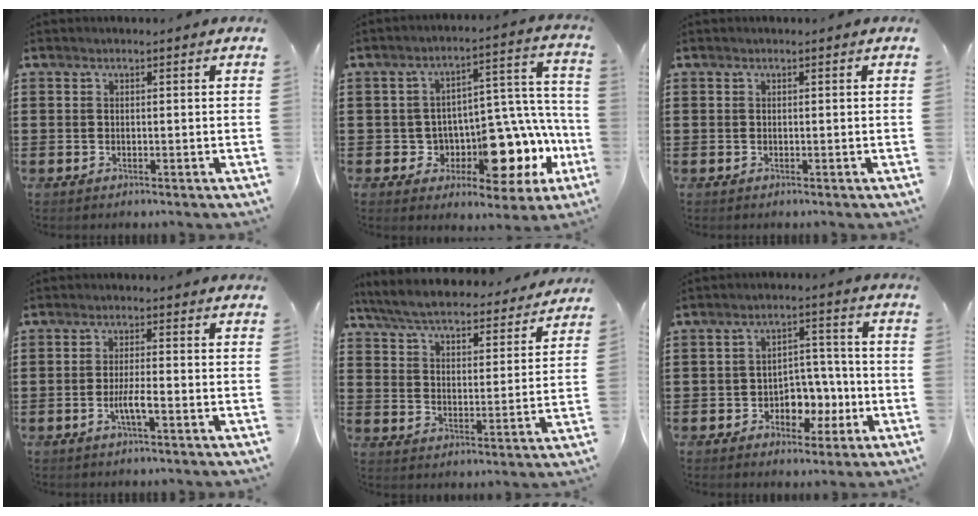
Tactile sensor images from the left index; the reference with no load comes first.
{"total": 10.5, "force": [-3.6, 6.4, 7.4], "torque": [-0.106, -0.017, -0.056]}
{"total": 0.0}
{"total": 3.5, "force": [-1.4, 0.4, 3.2], "torque": [-0.061, -0.003, -0.027]}
{"total": 6.5, "force": [6.2, 0.4, 1.8], "torque": [-0.063, -0.040, 0.107]}
{"total": 5.5, "force": [-2.1, 4.1, 3.0], "torque": [-0.050, 0.010, -0.040]}